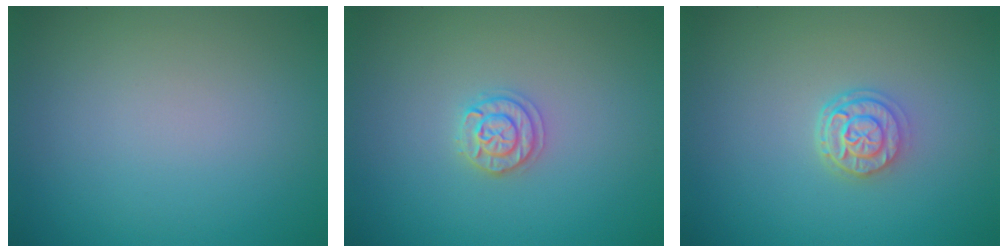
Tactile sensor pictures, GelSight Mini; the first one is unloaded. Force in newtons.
{"total": 1.7, "press": 1.7, "slide": 0.2}
{"total": 2.7, "press": 2.2, "slide": 1.6}